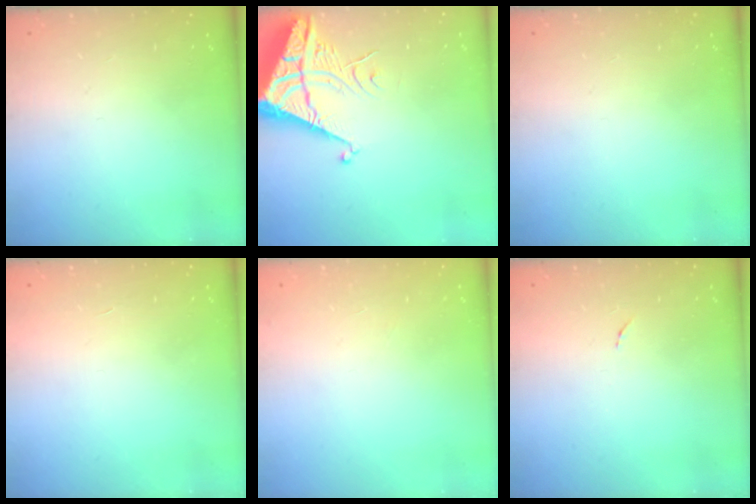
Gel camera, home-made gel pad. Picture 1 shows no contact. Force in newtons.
{"total": 8.3, "press": 8.2, "slide": 1.0}
{"total": 0.0}
{"total": 1.7, "press": 1.7, "slide": 0.1}
{"total": 4.9, "press": 4.8, "slide": 0.5}
{"total": 4.2, "press": 4.2, "slide": 0.3}